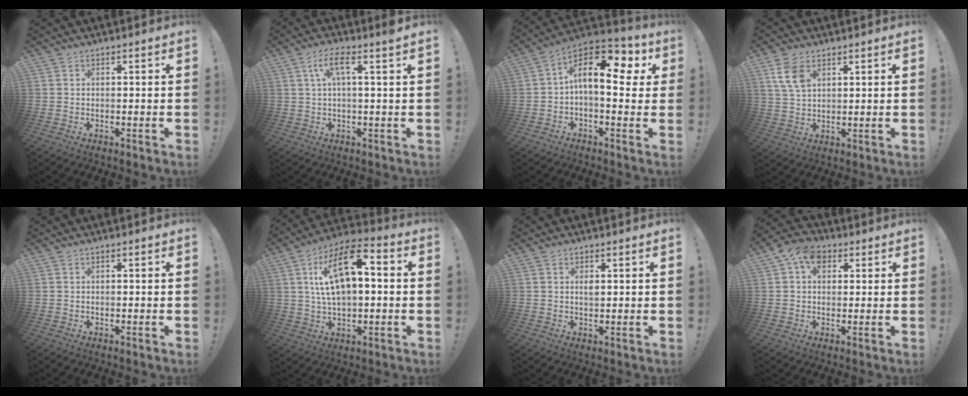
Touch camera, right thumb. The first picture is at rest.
{"total": 7.3, "force": [2.5, 0.9, 6.8], "torque": [-0.124, -0.003, 0.040]}
{"total": 14.3, "force": [3.8, 6.3, 12.2], "torque": [-0.193, -0.017, 0.059]}
{"total": 7.3, "force": [3.6, 4.2, 4.8], "torque": [-0.089, -0.011, 0.069]}
{"total": 0.0}
{"total": 16.4, "force": [3.8, 7.9, 13.9], "torque": [-0.233, -0.002, 0.063]}
{"total": 1.7, "force": [0.5, 0.8, 1.4], "torque": [-0.014, -0.002, 0.004]}
{"total": 7.9, "force": [3.1, 5.6, 4.6], "torque": [-0.082, 0.004, 0.061]}